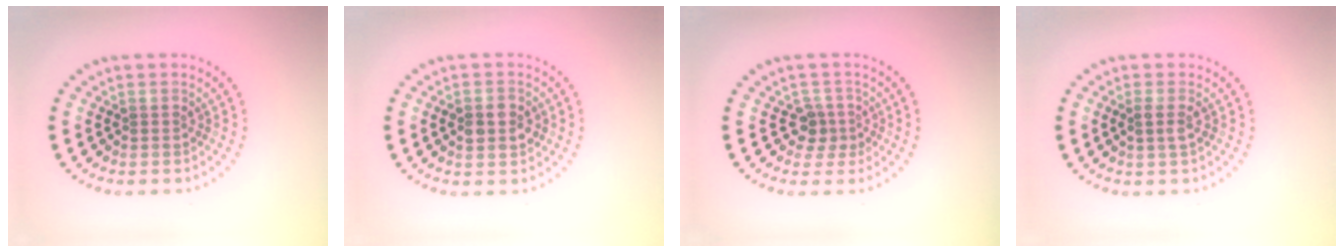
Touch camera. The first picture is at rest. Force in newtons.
{"total": 2.9, "press": 2.9, "slide": 0.1}
{"total": 2.3, "press": 1.8, "slide": 1.4}
{"total": 1.3, "press": 1.1, "slide": 0.7}